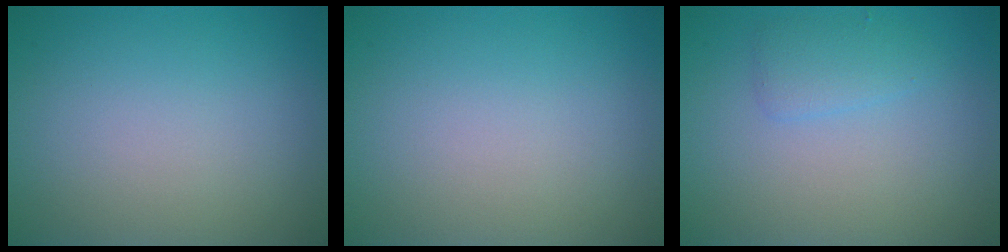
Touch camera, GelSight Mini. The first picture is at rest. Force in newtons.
{"total": 0.0}
{"total": 1.7, "press": 1.7, "slide": 0.1}